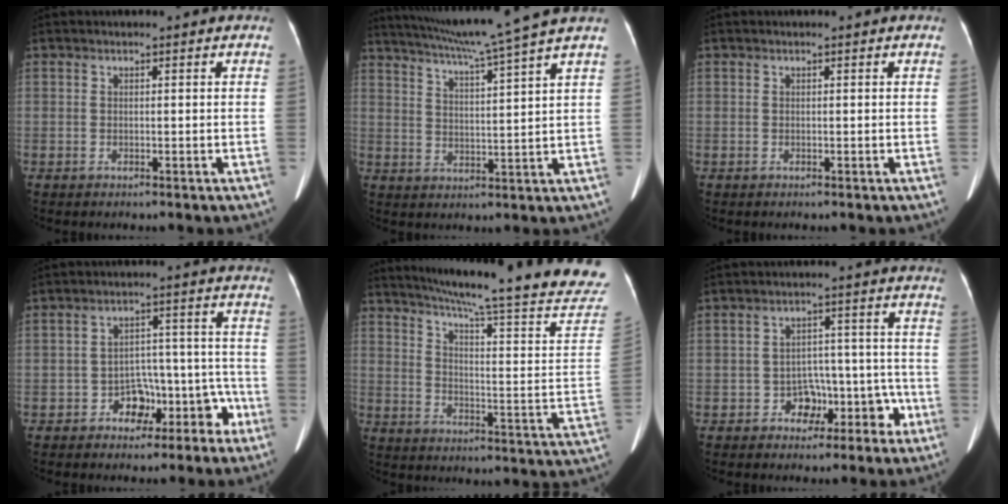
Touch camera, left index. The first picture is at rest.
{"total": 13.1, "force": [11.1, -2.9, 6.5], "torque": [-0.116, -0.014, 0.165]}
{"total": 0.0}
{"total": 7.1, "force": [-4.2, 4.8, 3.1], "torque": [-0.037, 0.050, -0.055]}
{"total": 28.5, "force": [24.8, 0.8, 14.1], "torque": [-0.207, -0.090, 0.303]}
{"total": 6.2, "force": [-3.1, 4.7, 2.7], "torque": [-0.027, 0.043, -0.038]}